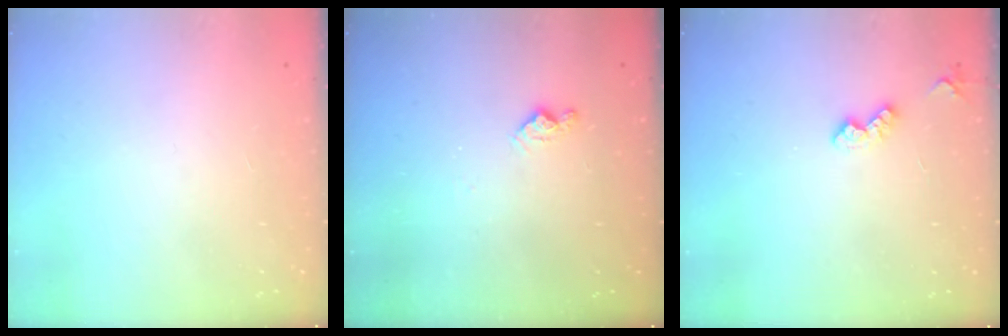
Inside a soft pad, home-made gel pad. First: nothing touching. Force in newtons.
{"total": 5.7, "press": 5.7, "slide": 0.8}
{"total": 4.3, "press": 4.3, "slide": 0.7}